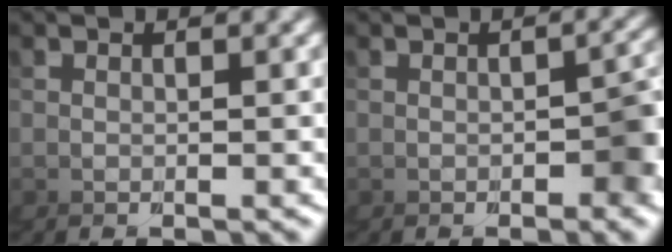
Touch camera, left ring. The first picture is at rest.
{"total": 2.9, "force": [-1.1, 1.1, 2.5], "torque": [-0.029, -0.002, -0.017]}